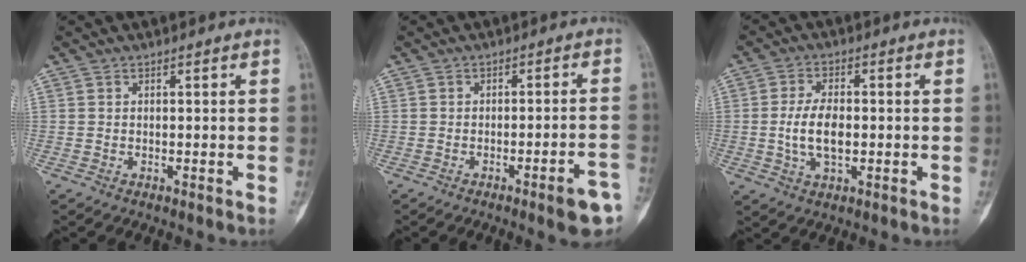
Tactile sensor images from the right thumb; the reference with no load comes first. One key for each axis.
{"total": 6.9, "fx": -3.8, "fy": 1.0, "fz": 5.7, "tx": -0.070, "ty": 0.022, "tz": -0.044}
{"total": 7.4, "fx": -0.7, "fy": 3.8, "fz": 6.3, "tx": -0.116, "ty": 0.003, "tz": -0.014}